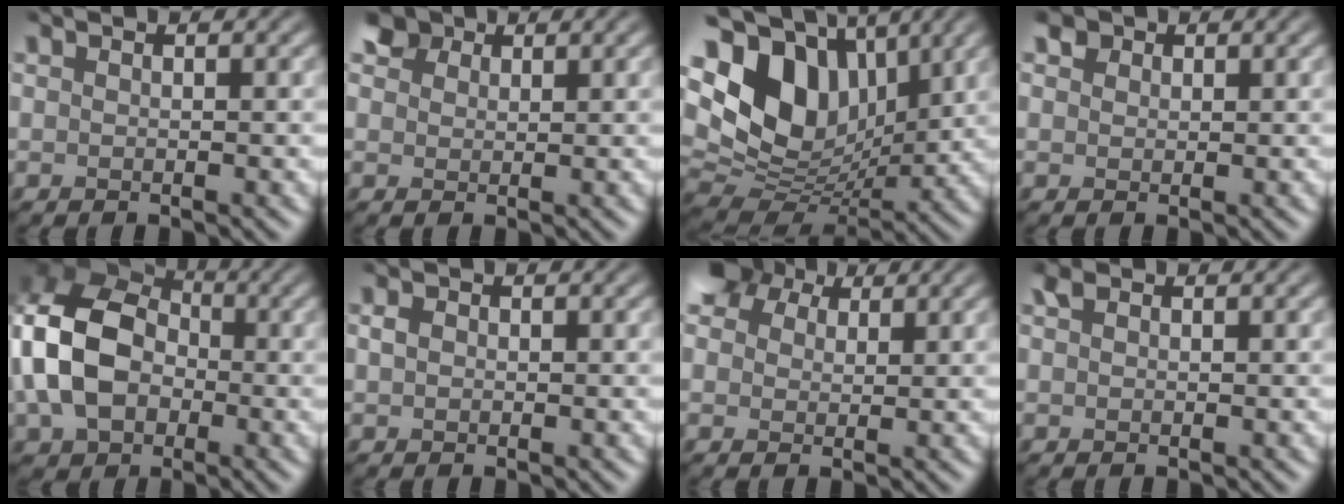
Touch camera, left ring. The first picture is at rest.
{"total": 3.5, "force": [2.3, 2.3, 1.5], "torque": [-0.042, -0.005, 0.040]}
{"total": 13.7, "force": [3.4, 9.7, 9.0], "torque": [-0.196, 0.007, 0.066]}
{"total": 2.0, "force": [1.1, 1.5, 0.8], "torque": [-0.024, -0.002, 0.022]}
{"total": 11.9, "force": [-1.8, 8.8, 7.8], "torque": [-0.169, -0.004, -0.051]}
{"total": 0.9, "force": [-0.4, 0.8, 0.3], "torque": [-0.005, 0.000, -0.014]}
{"total": 5.9, "force": [3.8, 3.6, 2.8], "torque": [-0.074, 0.010, 0.057]}
{"total": 0.9, "force": [0.2, 0.7, 0.4], "torque": [-0.011, 0.003, 0.000]}